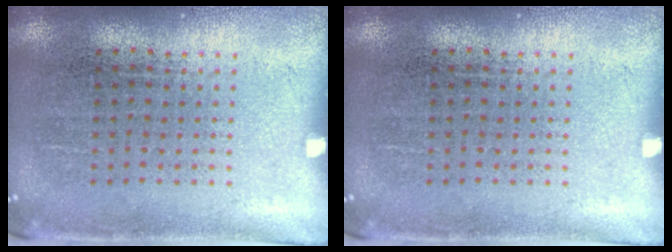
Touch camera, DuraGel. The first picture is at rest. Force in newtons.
{"total": 0.0}